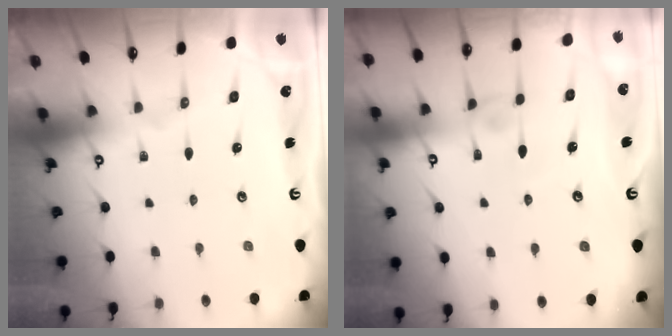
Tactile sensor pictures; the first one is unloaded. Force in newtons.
{"total": 2.6, "press": 2.6, "slide": 0.4}